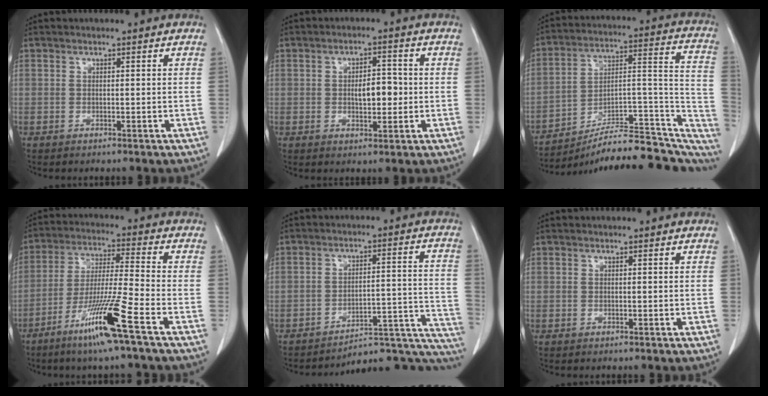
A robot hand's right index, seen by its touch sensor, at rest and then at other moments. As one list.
[{"total": 4.7, "force": [-0.2, 2.0, 4.2], "torque": [-0.067, 0.005, 0.000]}, {"total": 23.4, "force": [-19.4, 7.4, 10.8], "torque": [-0.088, 0.073, -0.269]}, {"total": 12.4, "force": [-6.9, -1.5, 10.2], "torque": [-0.196, -0.032, -0.134]}, {"total": 14.3, "force": [-13.2, 4.3, 3.6], "torque": [0.012, 0.082, -0.160]}, {"total": 0.0}]